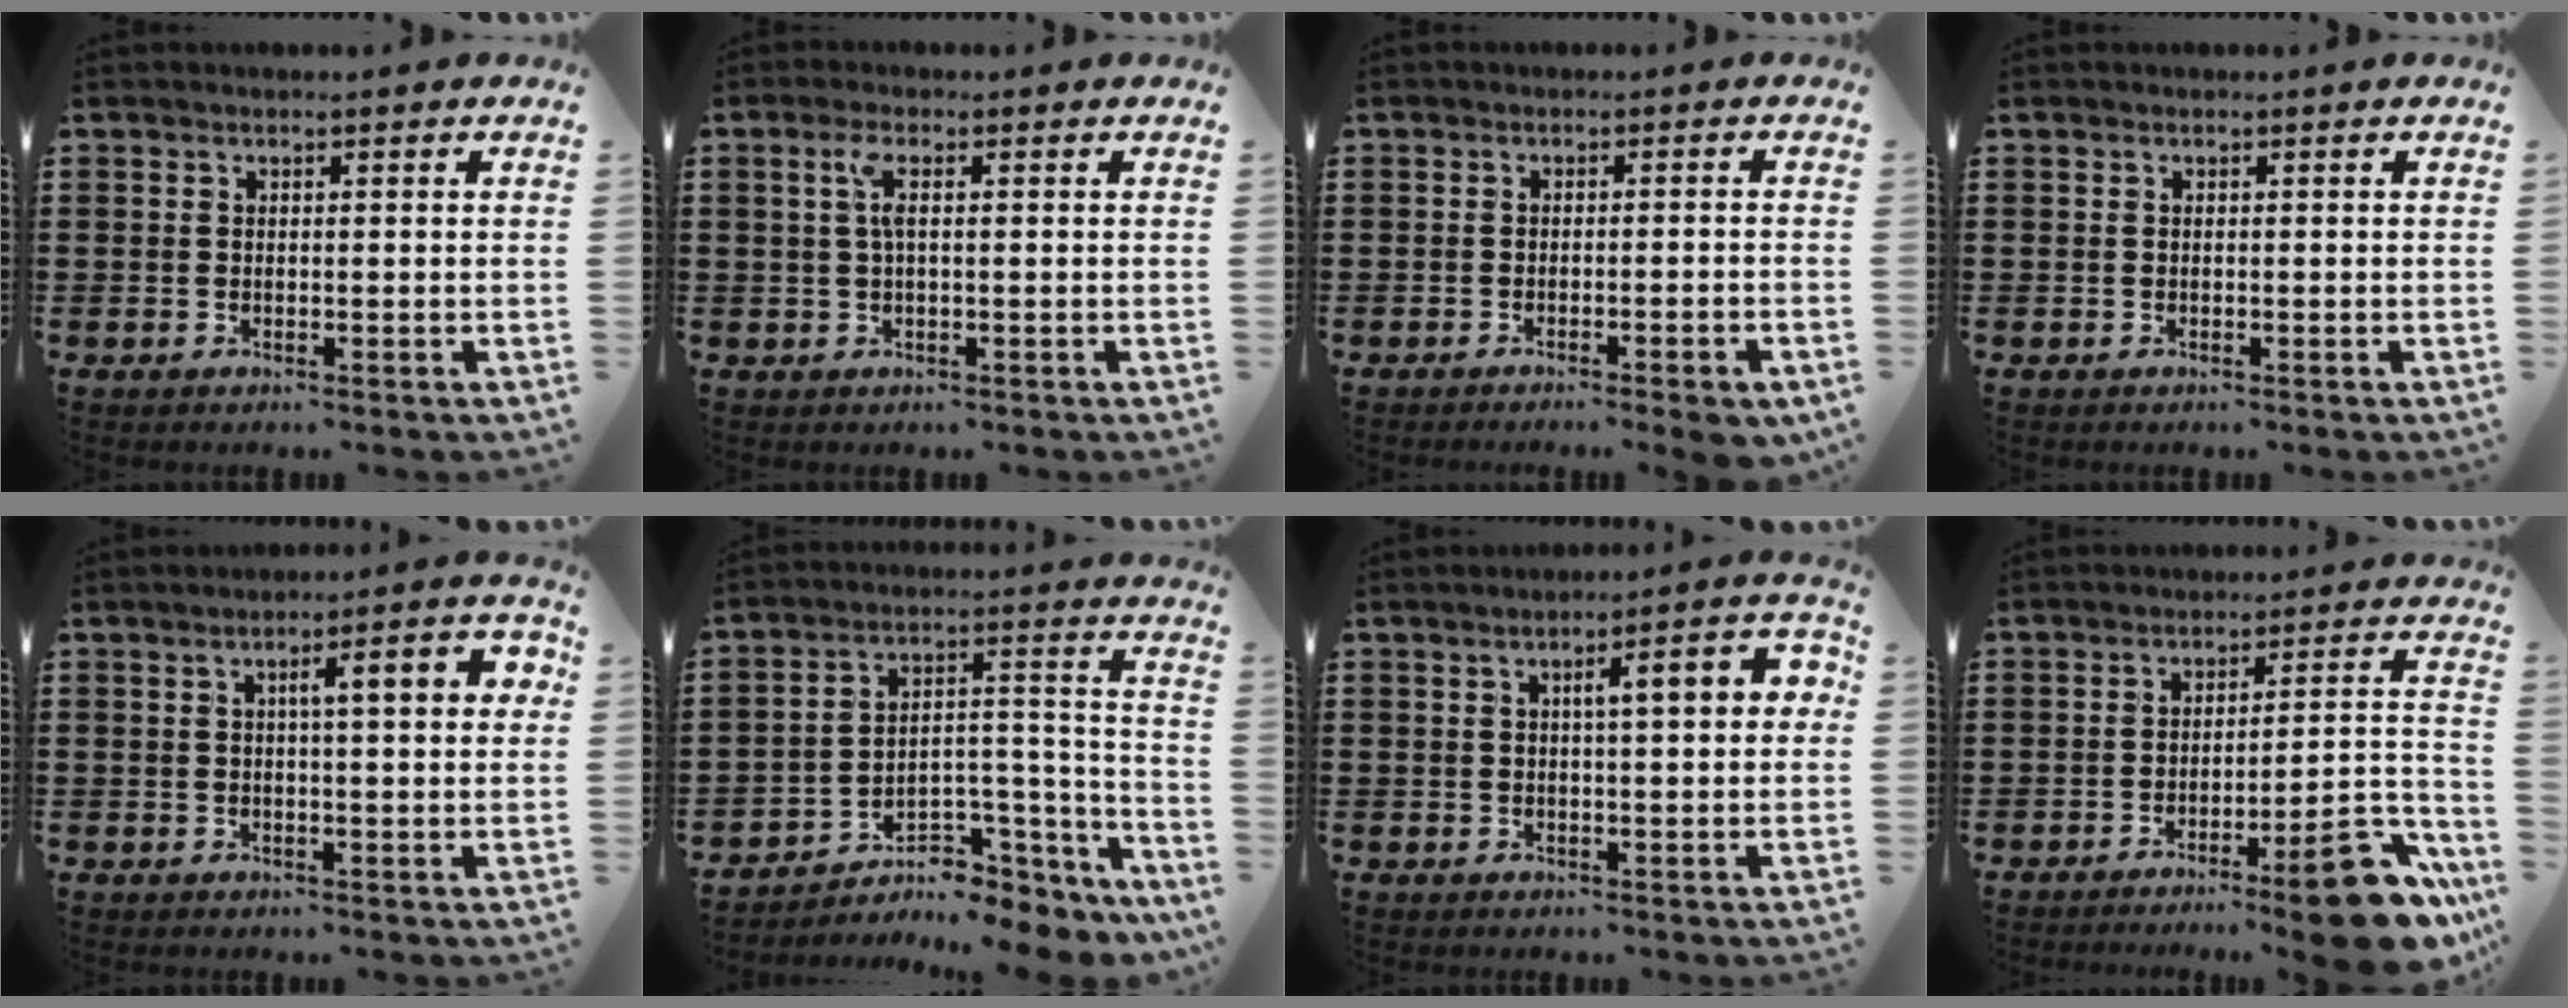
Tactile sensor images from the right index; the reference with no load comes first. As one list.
[{"total": 2.8, "force": [0.6, 0.6, 2.6], "torque": [-0.055, 0.004, 0.008]}, {"total": 2.0, "force": [-1.6, -0.2, 1.1], "torque": [-0.017, 0.000, -0.030]}, {"total": 0.0}, {"total": 5.5, "force": [1.4, 1.9, 5.0], "torque": [-0.067, -0.002, 0.011]}, {"total": 5.3, "force": [-3.9, 3.2, 1.7], "torque": [-0.033, 0.002, -0.073]}, {"total": 5.9, "force": [1.2, 1.2, 5.7], "torque": [-0.084, -0.002, 0.010]}, {"total": 11.6, "force": [-8.2, 1.4, 8.1], "torque": [-0.105, 0.023, -0.145]}]